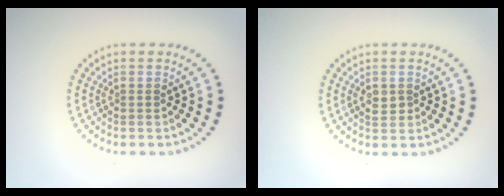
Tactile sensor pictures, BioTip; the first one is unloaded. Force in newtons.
{"total": 1.3, "press": 1.3, "slide": 0.1}